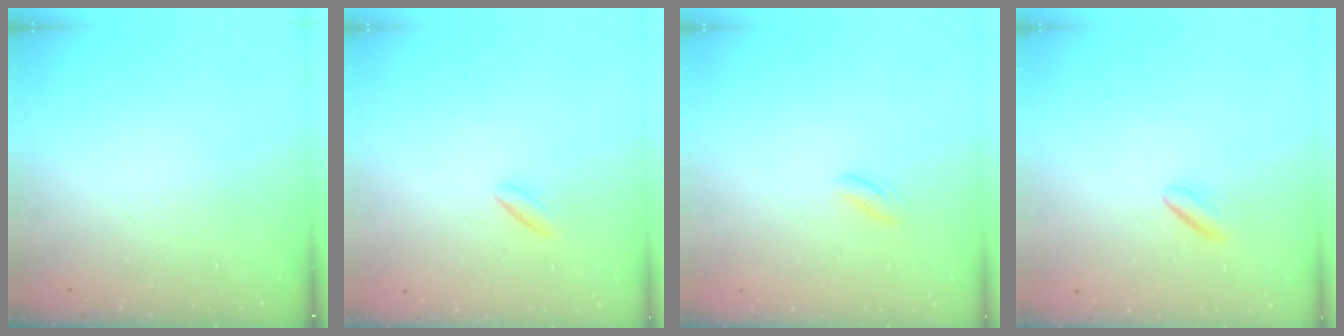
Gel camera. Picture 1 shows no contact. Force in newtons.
{"total": 2.5, "press": 2.2, "slide": 1.2}
{"total": 2.6, "press": 2.5, "slide": 0.6}
{"total": 2.1, "press": 1.9, "slide": 0.9}